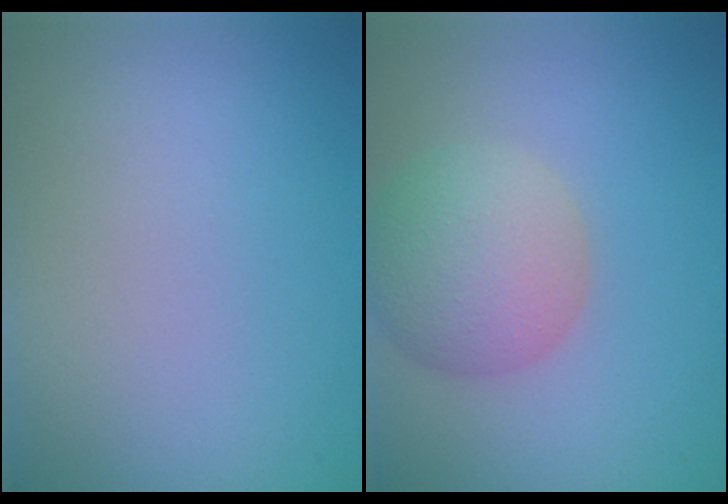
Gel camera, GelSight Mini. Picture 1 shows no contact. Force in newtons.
{"total": 5.8, "press": 5.8, "slide": 0.4}